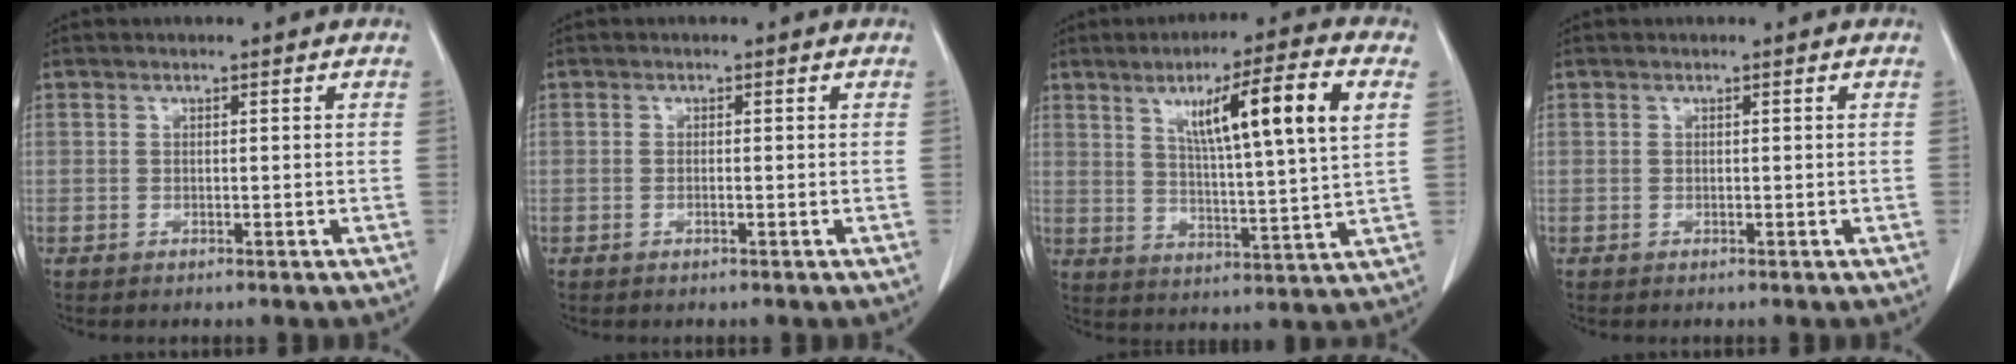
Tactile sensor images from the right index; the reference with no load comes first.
{"total": 0.7, "force": [-0.2, 0.1, 0.6], "torque": [-0.010, 0.000, -0.003]}
{"total": 14.6, "force": [5.2, 0.1, 13.6], "torque": [-0.218, 0.010, 0.081]}
{"total": 0.0}